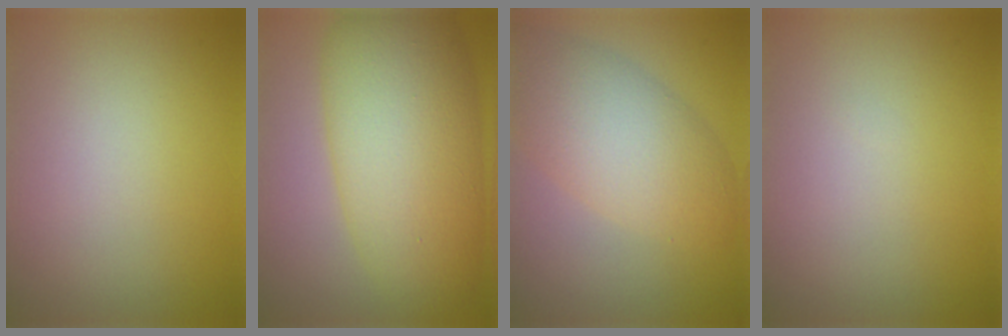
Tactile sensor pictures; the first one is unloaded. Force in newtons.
{"total": 11.1, "press": 11.1, "slide": 0.2}
{"total": 6.6, "press": 6.6, "slide": 0.3}
{"total": 0.0}